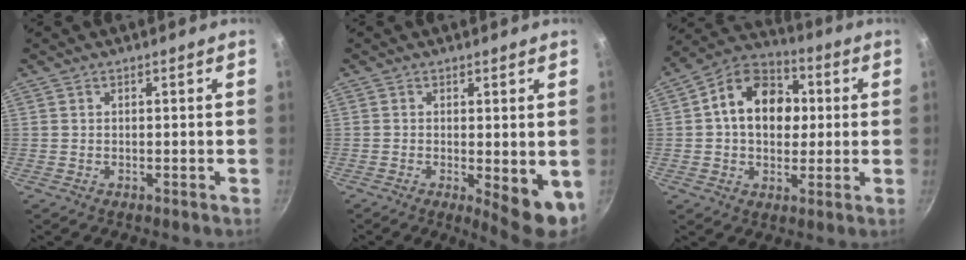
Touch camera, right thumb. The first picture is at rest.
{"total": 7.7, "force": [-1.2, 2.5, 7.2], "torque": [-0.083, -0.009, -0.008]}
{"total": 15.0, "force": [1.9, 11.2, 9.9], "torque": [-0.123, 0.022, 0.012]}